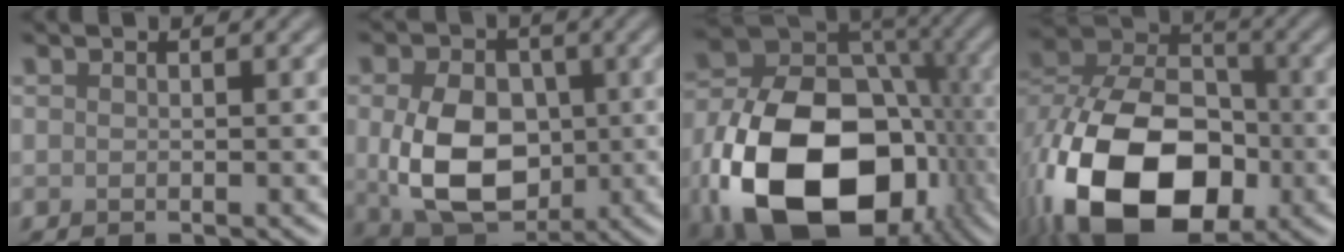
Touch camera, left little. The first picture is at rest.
{"total": 9.4, "force": [-0.4, 6.8, 6.5], "torque": [-0.135, -0.019, -0.002]}
{"total": 19.2, "force": [-6.6, 12.7, 12.9], "torque": [-0.241, -0.038, -0.109]}
{"total": 17.1, "force": [-6.3, 10.9, 11.5], "torque": [-0.211, -0.021, -0.121]}